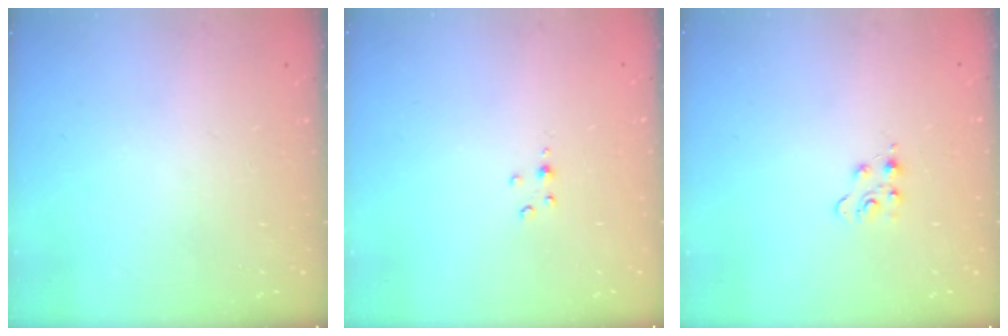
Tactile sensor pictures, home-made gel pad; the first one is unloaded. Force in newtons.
{"total": 2.5, "press": 2.5, "slide": 0.3}
{"total": 4.0, "press": 3.9, "slide": 0.5}